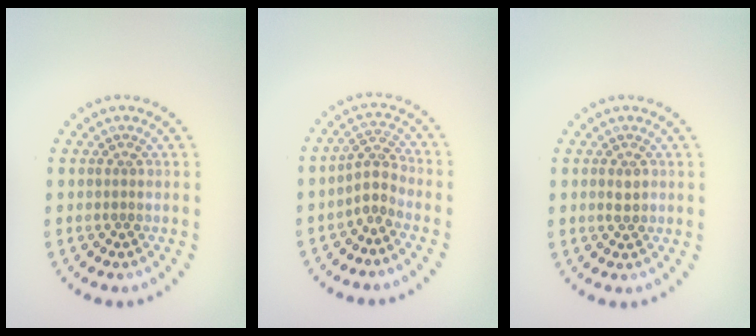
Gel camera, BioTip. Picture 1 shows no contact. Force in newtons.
{"total": 2.2, "press": 1.6, "slide": 1.5}
{"total": 1.0, "press": 1.0, "slide": 0.1}